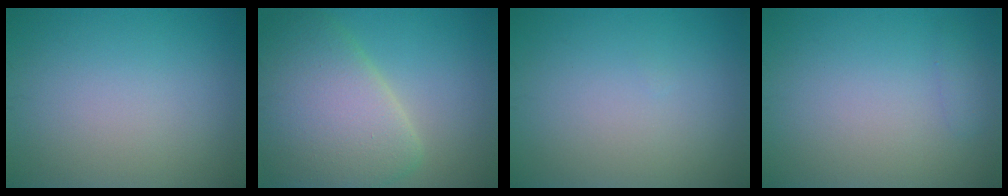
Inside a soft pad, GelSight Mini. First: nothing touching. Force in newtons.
{"total": 8.7, "press": 8.6, "slide": 0.7}
{"total": 0.0}
{"total": 0.8, "press": 0.8, "slide": 0.0}